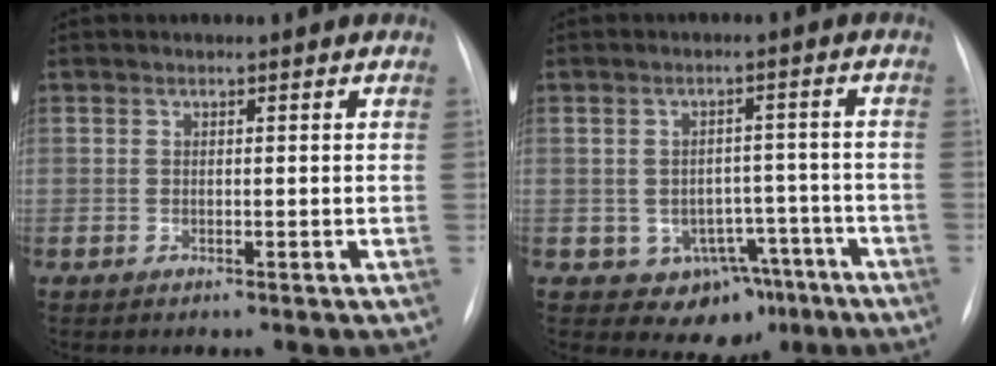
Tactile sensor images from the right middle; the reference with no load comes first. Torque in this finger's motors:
{"motor_torque": [0.25, -0.25, 0.02, 0.00]}